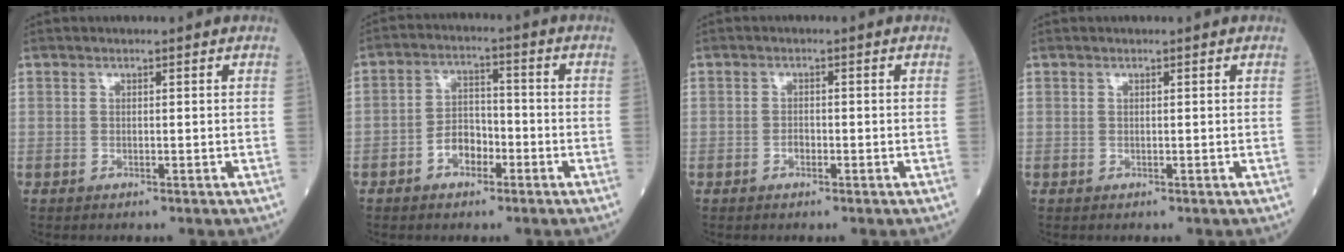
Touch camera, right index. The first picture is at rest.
{"total": 5.1, "force": [-2.4, 3.2, 3.2], "torque": [-0.053, 0.016, -0.045]}
{"total": 1.2, "force": [-0.5, 0.7, 0.8], "torque": [-0.009, 0.004, -0.009]}
{"total": 0.0}